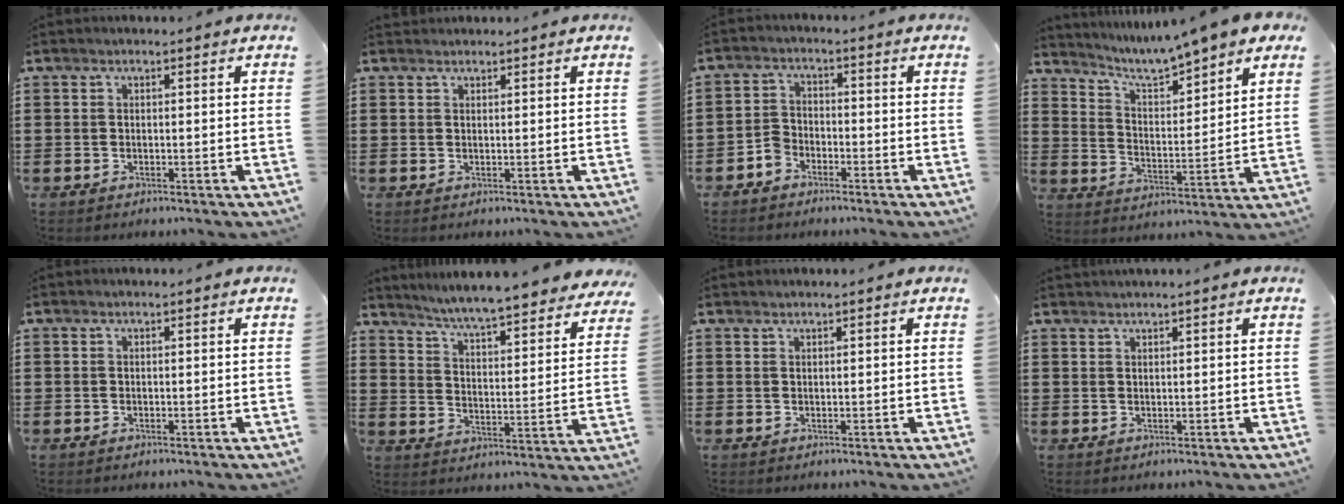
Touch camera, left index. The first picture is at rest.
{"total": 0.8, "force": [0.8, 0.1, 0.0], "torque": [-0.002, 0.000, 0.017]}
{"total": 2.7, "force": [-2.3, 1.3, 0.4], "torque": [-0.014, 0.006, -0.047]}
{"total": 5.8, "force": [5.4, 0.0, 2.2], "torque": [-0.067, -0.040, 0.085]}
{"total": 0.0}
{"total": 5.4, "force": [5.2, -0.9, 1.2], "torque": [-0.051, -0.046, 0.083]}
{"total": 0.6, "force": [0.5, 0.0, 0.2], "torque": [-0.004, -0.002, 0.011]}
{"total": 0.9, "force": [0.9, -0.2, 0.2], "torque": [-0.005, -0.003, 0.018]}